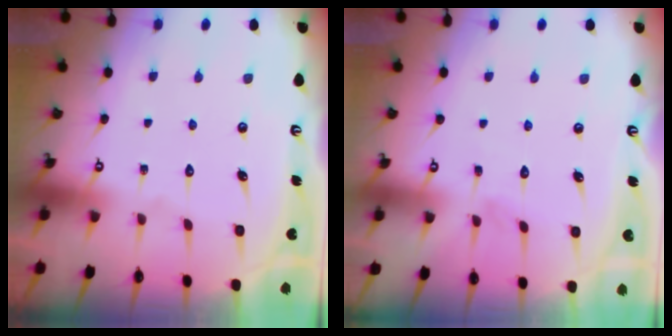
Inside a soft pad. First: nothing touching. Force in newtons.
{"total": 2.7, "press": 2.7, "slide": 0.2}